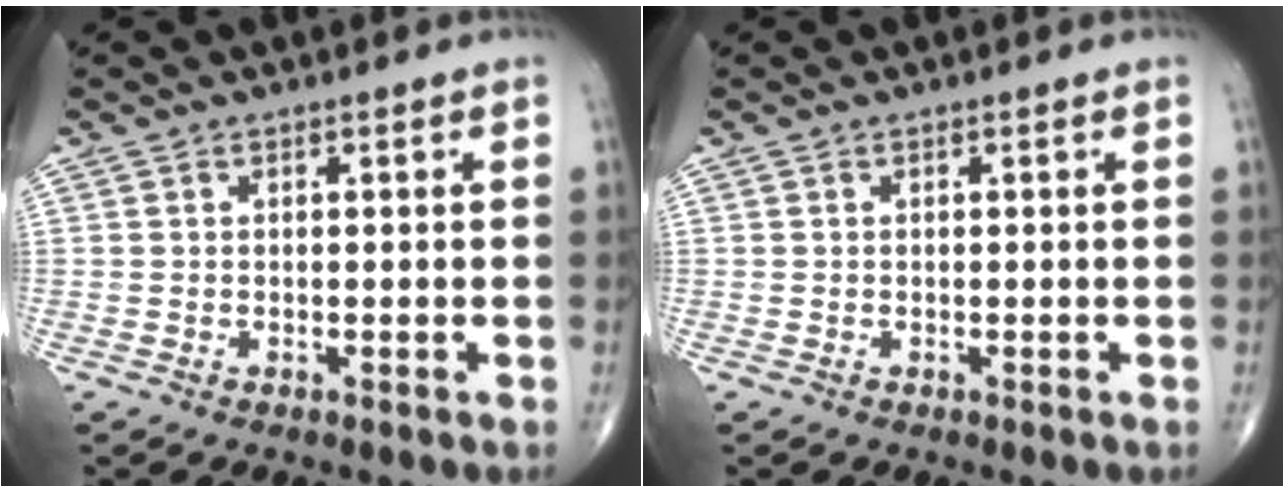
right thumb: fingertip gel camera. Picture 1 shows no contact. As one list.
[{"total": 0.0}]